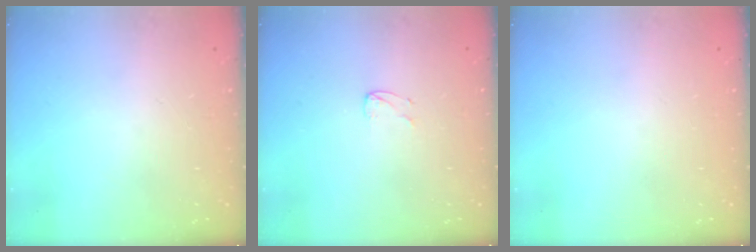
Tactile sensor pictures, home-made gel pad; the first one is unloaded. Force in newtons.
{"total": 3.1, "press": 3.1, "slide": 0.3}
{"total": 0.0}